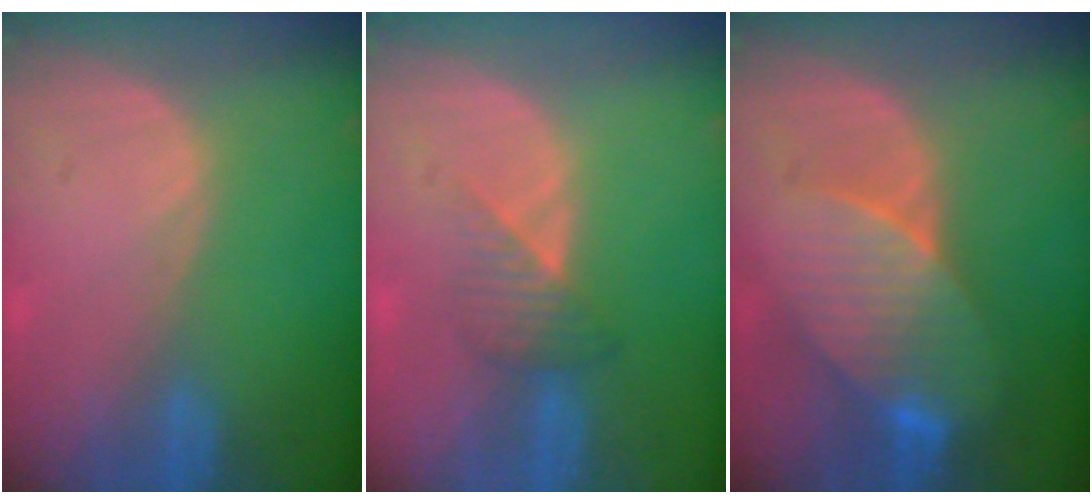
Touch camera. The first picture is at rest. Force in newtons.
{"total": 3.3, "press": 3.2, "slide": 1.0}
{"total": 8.2, "press": 7.7, "slide": 2.7}